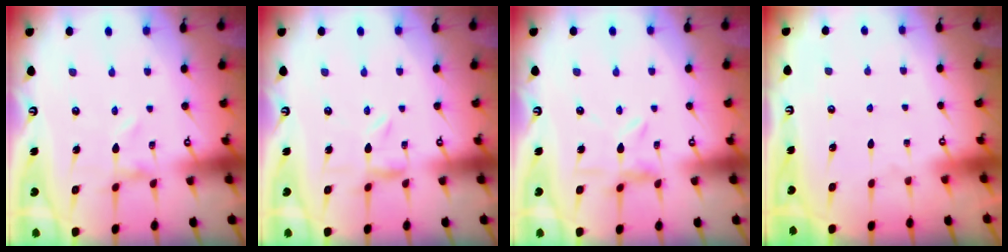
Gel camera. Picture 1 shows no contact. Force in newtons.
{"total": 1.4, "press": 1.4, "slide": 0.2}
{"total": 4.3, "press": 4.3, "slide": 0.5}
{"total": 1.8, "press": 1.8, "slide": 0.2}